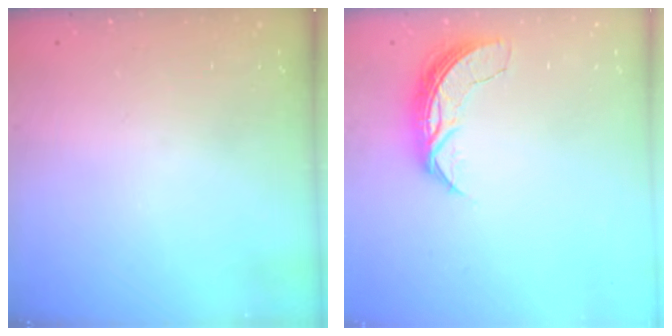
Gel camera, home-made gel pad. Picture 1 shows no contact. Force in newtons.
{"total": 7.2, "press": 7.2, "slide": 0.5}